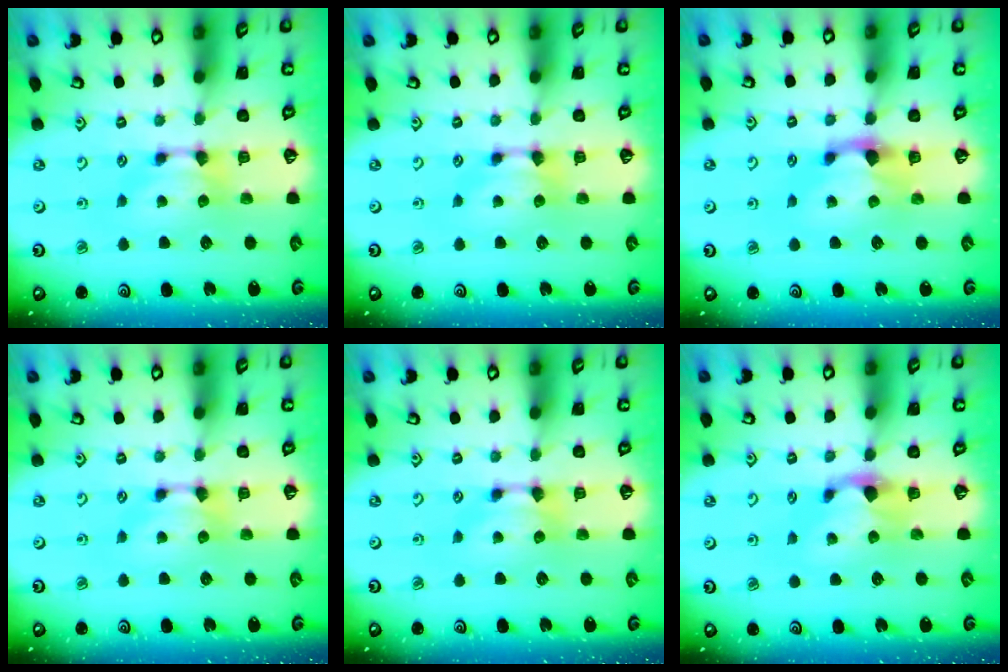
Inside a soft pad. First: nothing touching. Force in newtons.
{"total": 0.0}
{"total": 2.0, "press": 1.8, "slide": 1.0}
{"total": 0.0}
{"total": 0.0}
{"total": 1.4, "press": 0.6, "slide": 1.3}